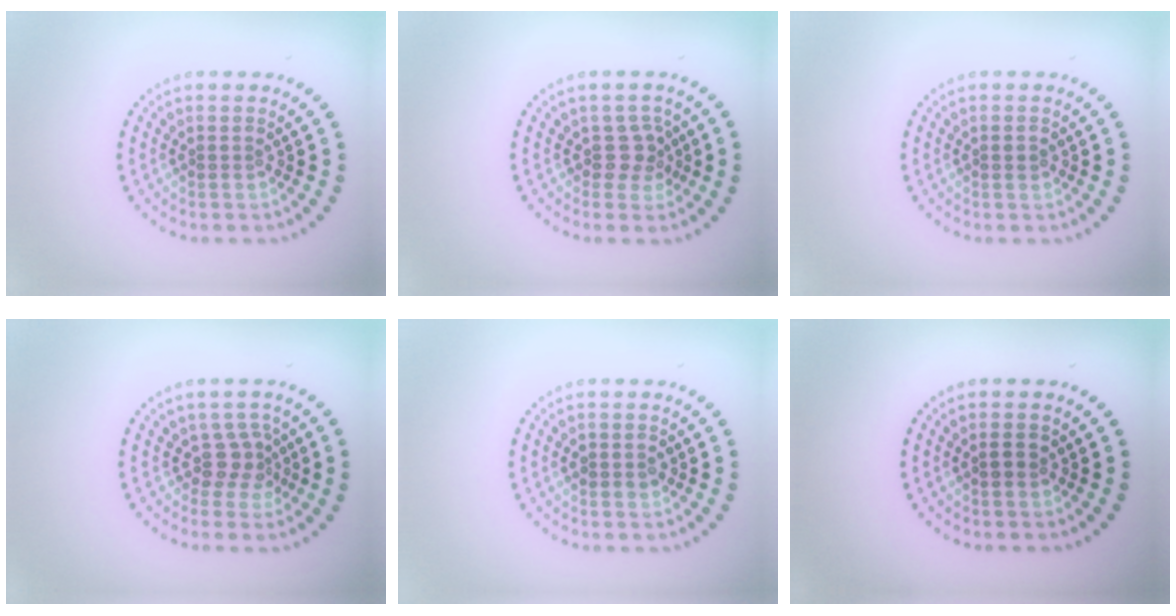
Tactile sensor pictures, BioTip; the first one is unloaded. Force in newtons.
{"total": 1.8, "press": 1.4, "slide": 1.2}
{"total": 1.0, "press": 1.0, "slide": 0.1}
{"total": 2.4, "press": 1.7, "slide": 1.7}
{"total": 1.3, "press": 1.3, "slide": 0.1}
{"total": 1.2, "press": 1.2, "slide": 0.2}